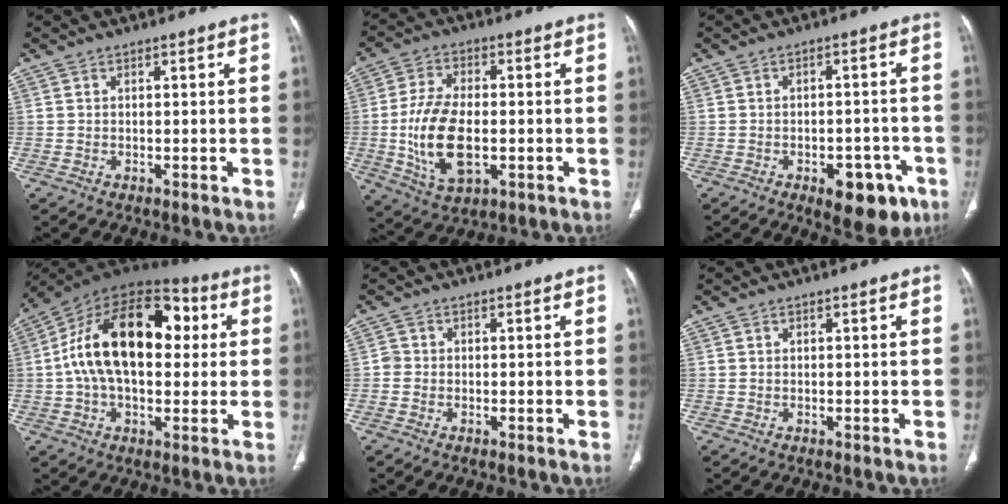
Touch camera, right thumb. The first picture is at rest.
{"total": 14.0, "force": [-1.9, 7.6, 11.6], "torque": [-0.223, 0.001, -0.026]}
{"total": 9.7, "force": [-4.9, 5.2, 6.6], "torque": [-0.053, 0.025, -0.054]}
{"total": 23.2, "force": [3.2, 13.7, 18.4], "torque": [-0.296, 0.034, 0.044]}
{"total": 1.5, "force": [-0.4, 1.3, 0.4], "torque": [0.002, 0.006, -0.013]}
{"total": 0.0}